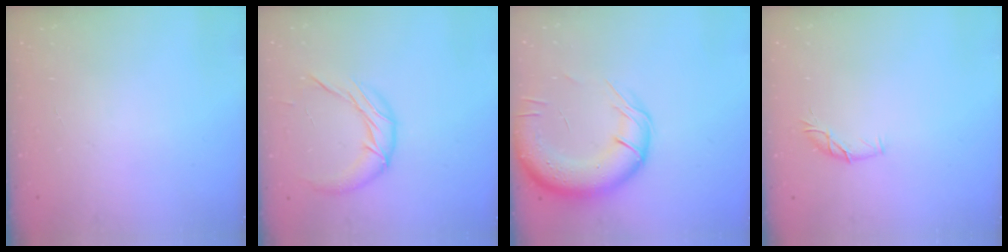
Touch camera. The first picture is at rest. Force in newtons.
{"total": 12.0, "press": 11.9, "slide": 0.7}
{"total": 18.1, "press": 17.7, "slide": 3.6}
{"total": 6.1, "press": 6.1, "slide": 0.6}